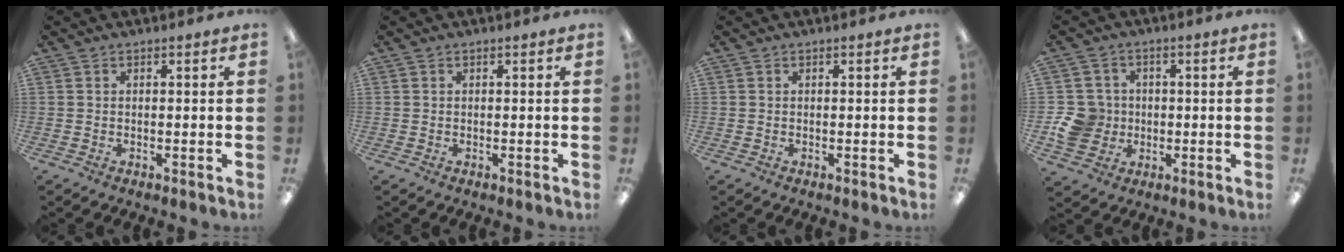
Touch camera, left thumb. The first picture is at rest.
{"total": 0.0}
{"total": 0.0}
{"total": 8.7, "force": [-1.0, 8.2, 2.6], "torque": [-0.070, 0.014, -0.014]}